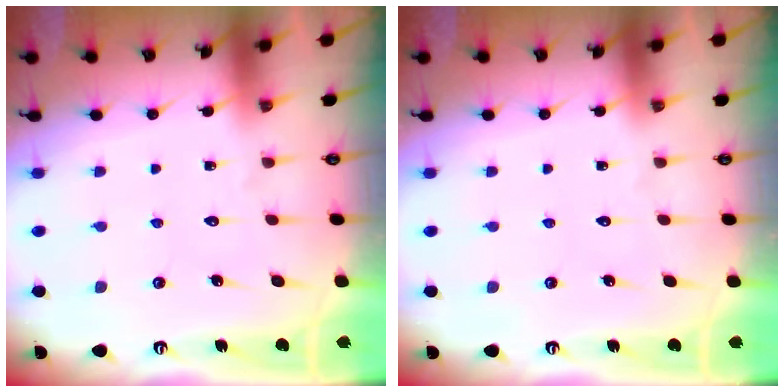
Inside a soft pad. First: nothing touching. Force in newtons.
{"total": 0.0}